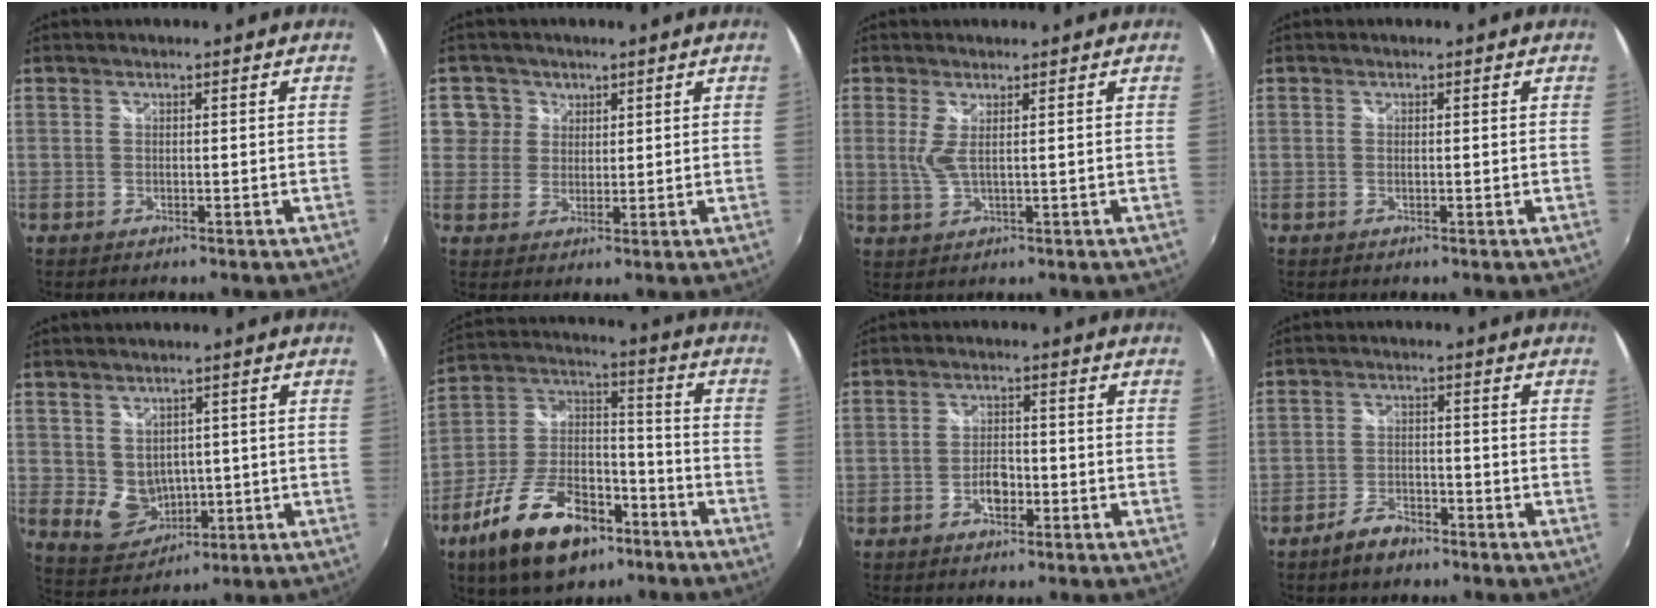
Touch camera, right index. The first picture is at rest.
{"total": 4.8, "force": [1.7, 4.4, 0.2], "torque": [0.014, 0.022, 0.029]}
{"total": 3.1, "force": [0.8, 0.3, 3.0], "torque": [-0.063, -0.006, 0.015]}
{"total": 0.6, "force": [0.0, 0.1, 0.6], "torque": [-0.014, 0.000, -0.003]}
{"total": 6.2, "force": [0.4, 5.3, 3.2], "torque": [-0.062, -0.005, 0.027]}
{"total": 20.0, "force": [-11.8, 9.8, 12.7], "torque": [-0.254, 0.005, -0.198]}
{"total": 3.7, "force": [-1.7, 2.0, 2.6], "torque": [-0.051, 0.004, -0.030]}
{"total": 5.1, "force": [-4.0, 2.1, 2.3], "torque": [-0.061, 0.004, -0.068]}